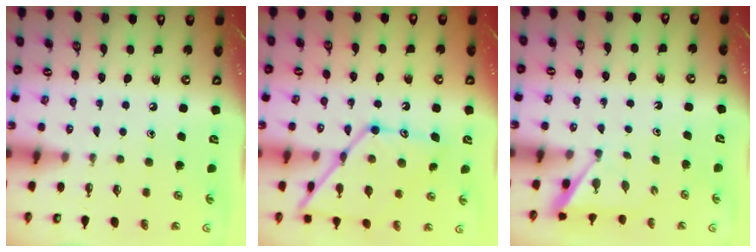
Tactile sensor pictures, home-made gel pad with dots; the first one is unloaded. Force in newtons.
{"total": 17.3, "press": 17.2, "slide": 1.3}
{"total": 3.0, "press": 3.0, "slide": 0.3}